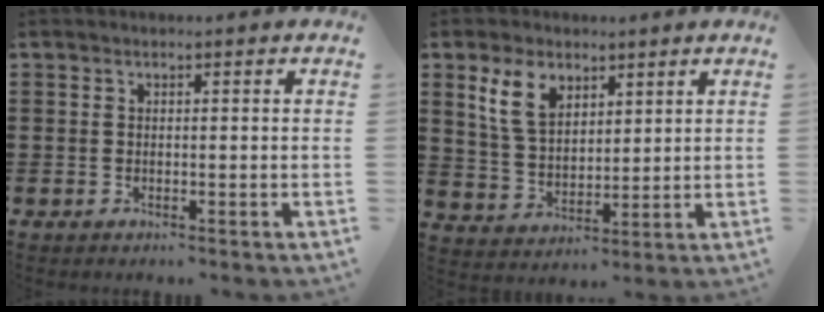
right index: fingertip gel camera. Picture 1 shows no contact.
{"total": 7.5, "force": [4.1, 4.6, 4.4], "torque": [-0.105, 0.015, 0.078]}